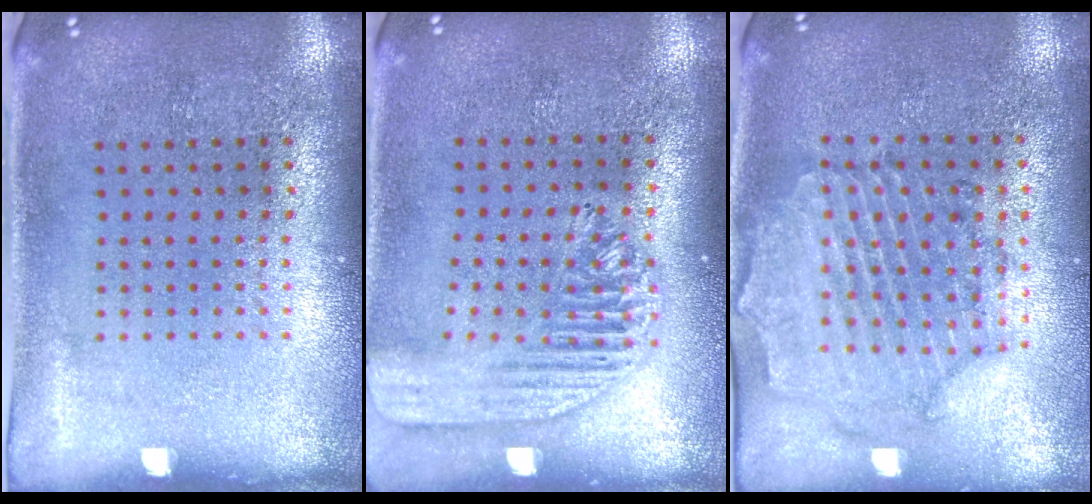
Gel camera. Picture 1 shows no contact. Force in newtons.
{"total": 1.8, "press": 1.7, "slide": 0.7}
{"total": 0.7, "press": 0.6, "slide": 0.4}